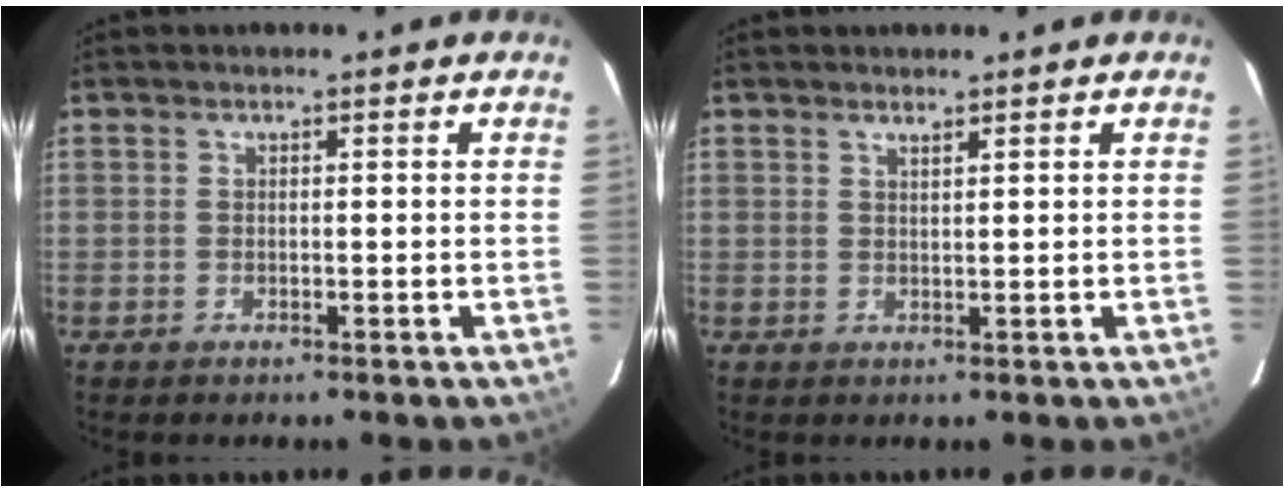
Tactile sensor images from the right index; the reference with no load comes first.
{"total": 1.1, "force": [1.0, -0.2, 0.5], "torque": [-0.010, 0.000, 0.017]}